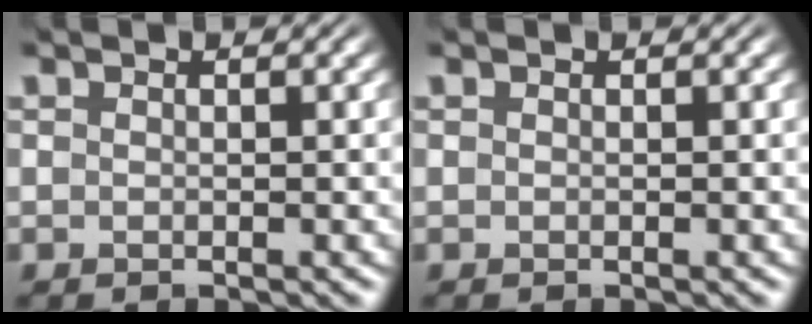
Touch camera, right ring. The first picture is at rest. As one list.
[{"total": 0.0}]